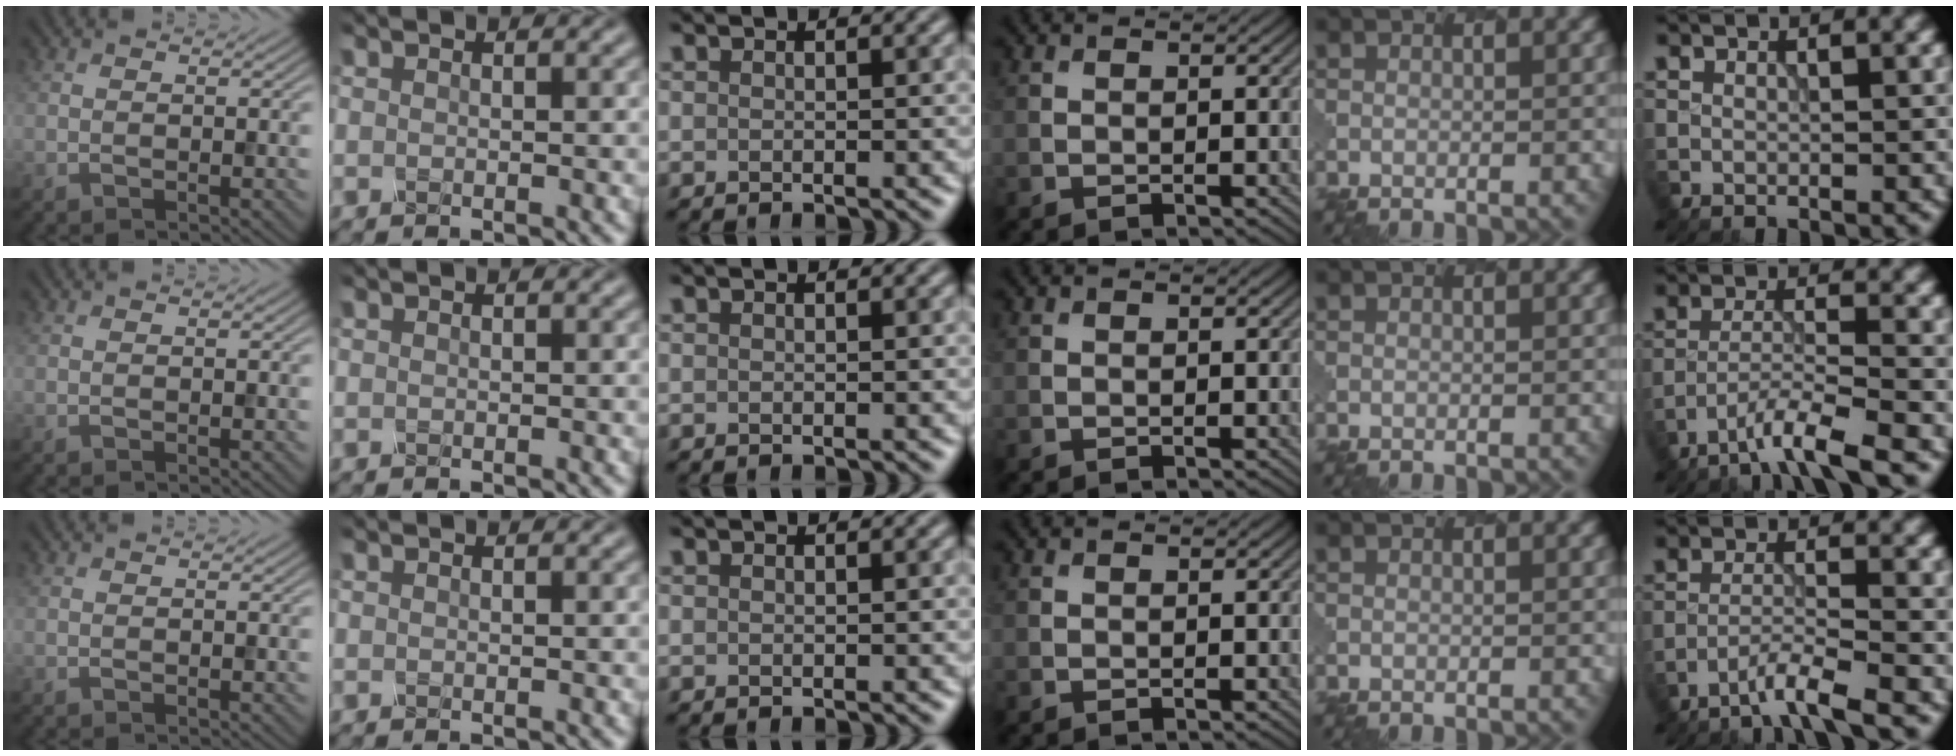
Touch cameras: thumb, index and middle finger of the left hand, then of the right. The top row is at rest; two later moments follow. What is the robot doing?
{"motion": "dispense", "object": "dispenser bottle"}